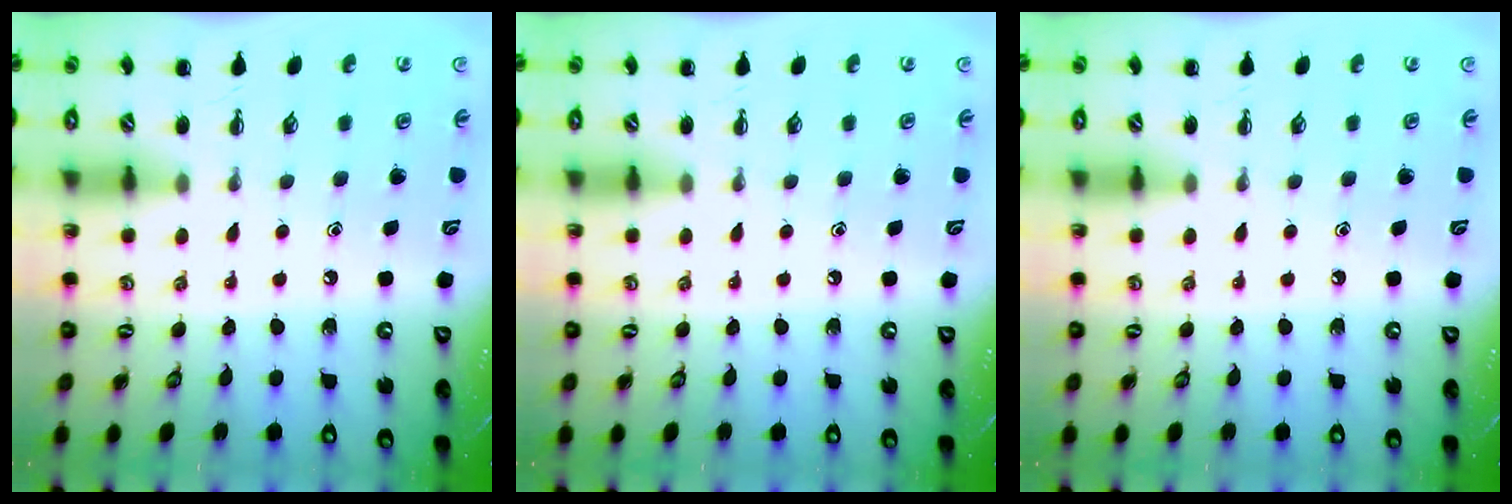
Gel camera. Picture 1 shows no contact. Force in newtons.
{"total": 0.0}
{"total": 0.0}